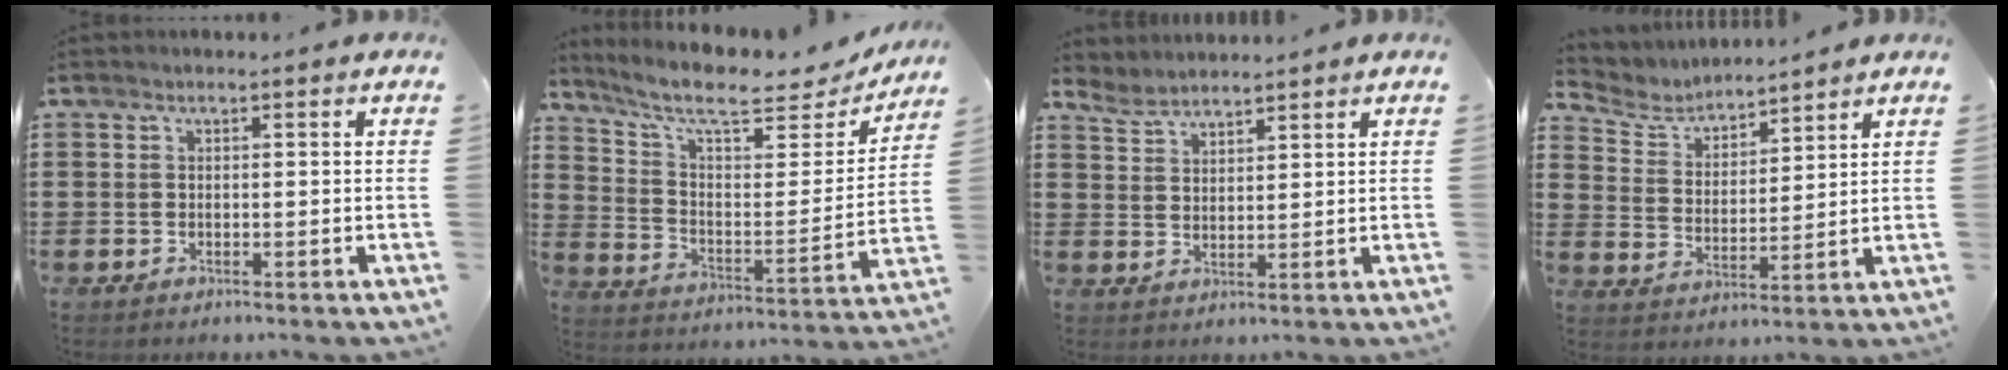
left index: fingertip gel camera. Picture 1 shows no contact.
{"total": 9.7, "force": [7.8, 2.3, 5.3], "torque": [-0.120, -0.045, 0.130]}
{"total": 3.1, "force": [3.1, 0.7, 0.0], "torque": [-0.012, -0.007, 0.058]}
{"total": 5.0, "force": [4.8, 1.1, 0.4], "torque": [-0.036, -0.027, 0.083]}